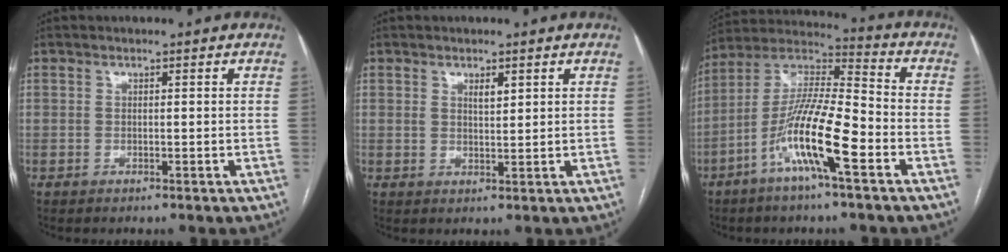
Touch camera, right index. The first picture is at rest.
{"total": 2.0, "force": [1.0, 0.8, 1.5], "torque": [-0.028, -0.001, 0.020]}
{"total": 14.7, "force": [-6.3, 1.8, 13.2], "torque": [-0.258, 0.004, -0.119]}